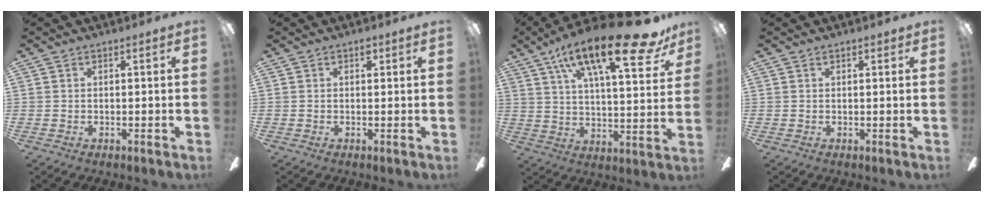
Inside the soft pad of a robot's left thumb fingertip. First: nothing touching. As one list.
[{"total": 1.4, "force": [0.8, 0.8, 0.8], "torque": [0.000, -0.005, 0.011]}, {"total": 23.5, "force": [15.0, 6.6, 16.8], "torque": [-0.266, -0.082, 0.238]}, {"total": 0.8, "force": [0.6, 0.3, 0.4], "torque": [-0.001, -0.002, 0.008]}]